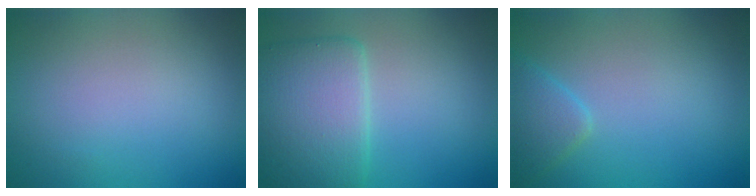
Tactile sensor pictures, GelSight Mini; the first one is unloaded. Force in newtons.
{"total": 5.9, "press": 5.9, "slide": 0.2}
{"total": 2.3, "press": 2.3, "slide": 0.1}